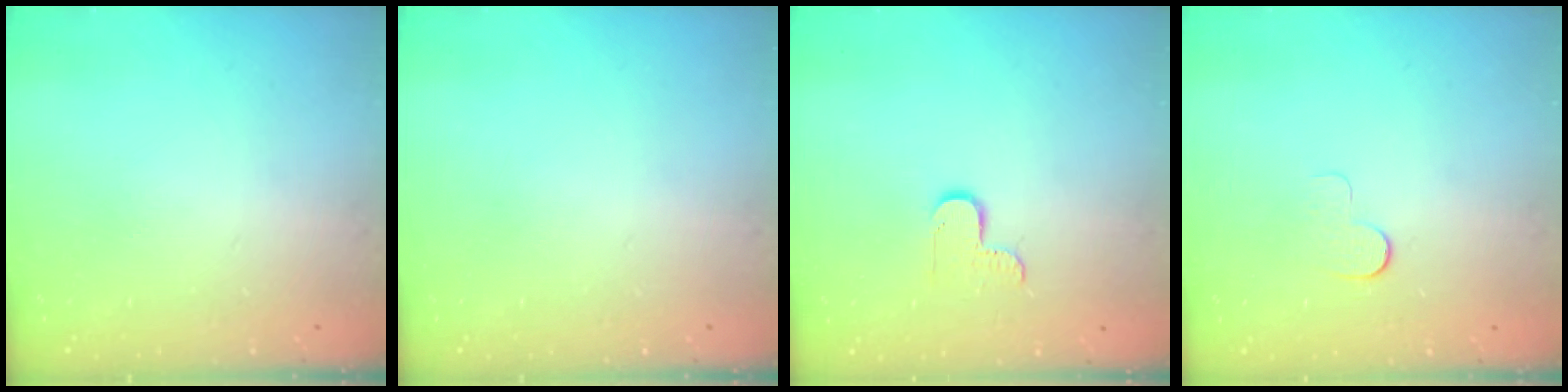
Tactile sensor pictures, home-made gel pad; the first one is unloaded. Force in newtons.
{"total": 0.0}
{"total": 6.3, "press": 6.3, "slide": 0.3}
{"total": 4.9, "press": 4.8, "slide": 0.5}